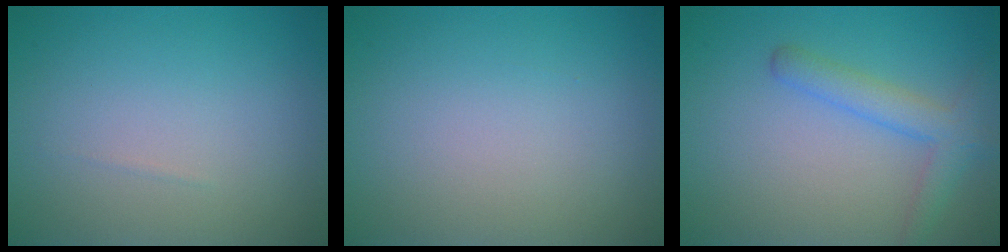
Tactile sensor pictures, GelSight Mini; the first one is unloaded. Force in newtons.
{"total": 0.0}
{"total": 3.0, "press": 3.0, "slide": 0.2}